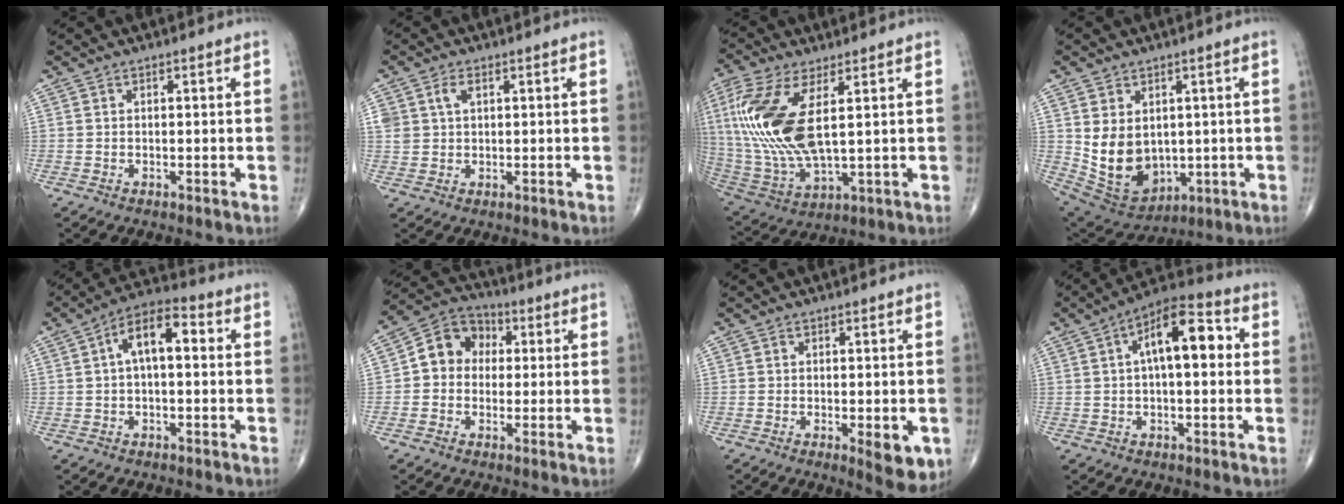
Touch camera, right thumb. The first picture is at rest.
{"total": 3.3, "force": [1.3, 2.1, 2.2], "torque": [-0.042, 0.002, 0.030]}
{"total": 18.9, "force": [4.1, 7.8, 16.8], "torque": [-0.385, -0.019, 0.086]}
{"total": 12.1, "force": [0.8, 8.9, 8.2], "torque": [-0.122, -0.014, 0.048]}
{"total": 9.1, "force": [1.3, 4.3, 7.9], "torque": [-0.128, 0.032, 0.011]}
{"total": 9.0, "force": [0.7, 7.7, 4.6], "torque": [-0.050, 0.027, -0.004]}
{"total": 6.3, "force": [-1.9, 2.3, 5.5], "torque": [-0.056, -0.010, -0.021]}
{"total": 12.7, "force": [2.2, 5.5, 11.2], "torque": [-0.166, 0.031, 0.025]}